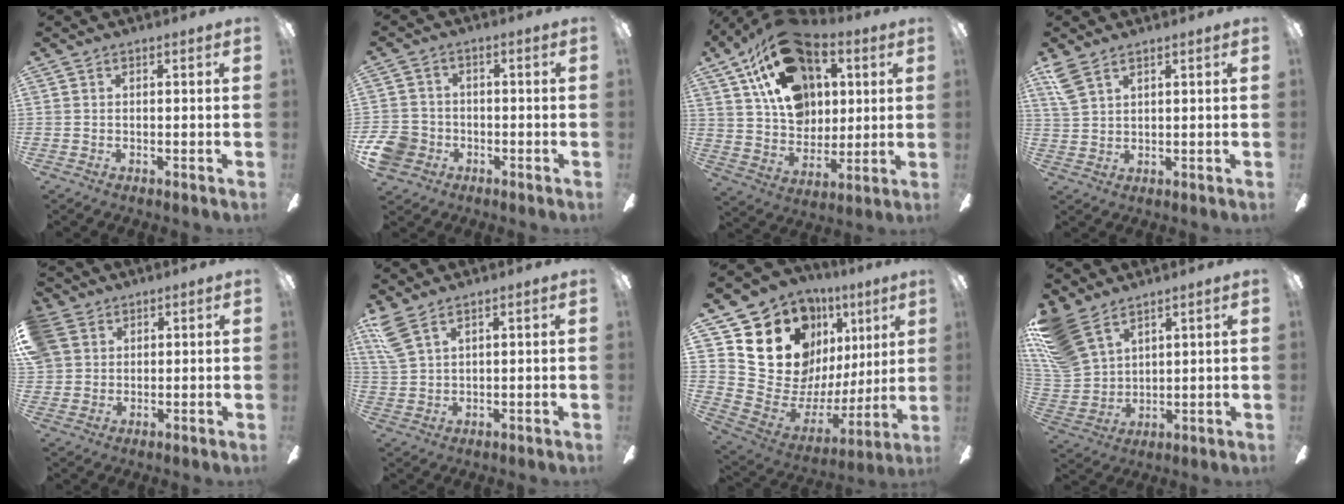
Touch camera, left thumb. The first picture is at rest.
{"total": 7.4, "force": [-3.1, 6.1, 2.7], "torque": [-0.082, 0.026, -0.060]}
{"total": 21.2, "force": [11.4, 13.9, 11.3], "torque": [-0.199, -0.047, 0.211]}
{"total": 4.4, "force": [3.2, 1.7, 2.5], "torque": [-0.055, -0.009, 0.062]}
{"total": 6.3, "force": [3.3, 5.1, 1.7], "torque": [-0.049, 0.003, 0.065]}
{"total": 5.6, "force": [4.0, 1.7, 3.6], "torque": [-0.085, -0.015, 0.075]}
{"total": 20.3, "force": [11.5, 13.6, 9.8], "torque": [-0.221, -0.078, 0.228]}
{"total": 14.7, "force": [9.9, 8.0, 7.4], "torque": [-0.182, -0.040, 0.193]}